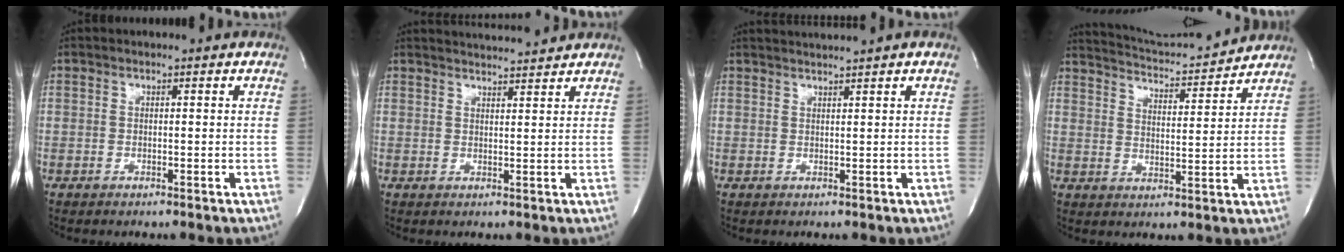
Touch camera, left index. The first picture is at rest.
{"total": 6.1, "force": [5.9, -0.2, 1.4], "torque": [-0.028, 0.009, 0.080]}
{"total": 2.1, "force": [1.7, -1.2, 0.5], "torque": [-0.004, 0.000, 0.035]}
{"total": 11.9, "force": [11.6, -0.3, 2.8], "torque": [-0.057, -0.006, 0.171]}